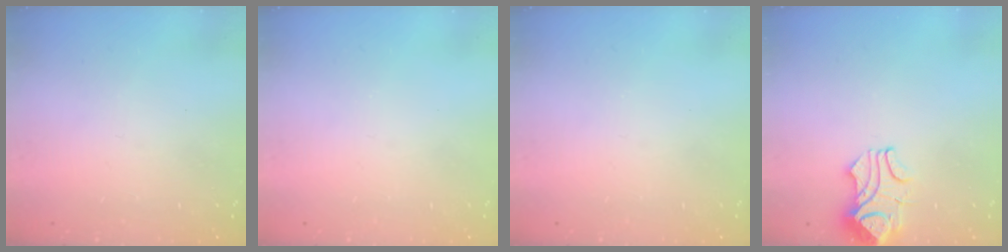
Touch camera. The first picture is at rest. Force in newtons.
{"total": 0.0}
{"total": 0.0}
{"total": 3.5, "press": 3.4, "slide": 1.0}